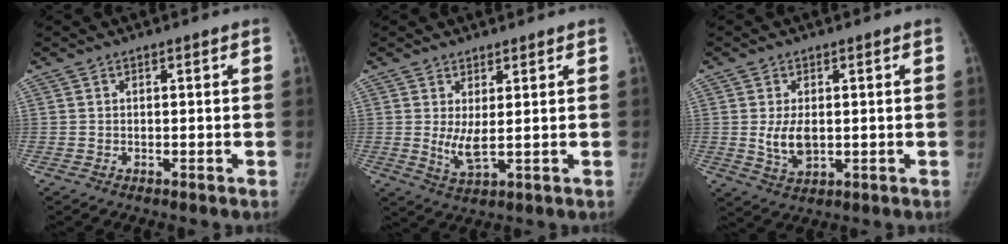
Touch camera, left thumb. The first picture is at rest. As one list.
[{"total": 4.4, "force": [0.6, 1.3, 4.1], "torque": [-0.082, -0.020, 0.018]}, {"total": 5.2, "force": [0.1, 3.0, 4.2], "torque": [-0.075, -0.010, 0.008]}]